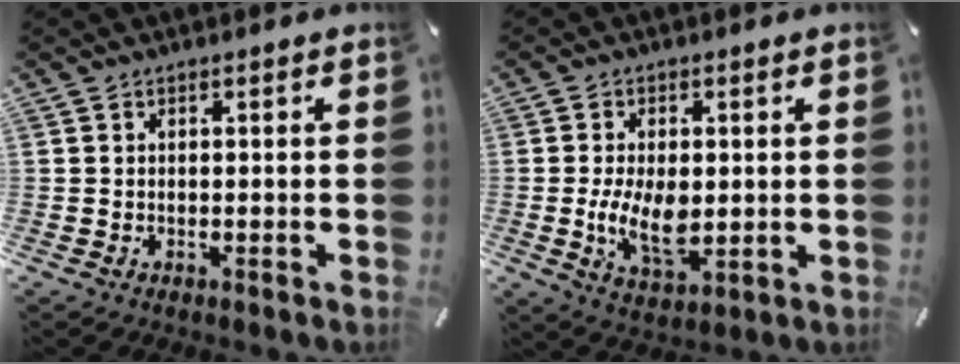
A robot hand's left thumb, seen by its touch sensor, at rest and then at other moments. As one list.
[{"total": 9.5, "force": [-0.5, 5.4, 7.8], "torque": [-0.158, -0.010, -0.010]}]